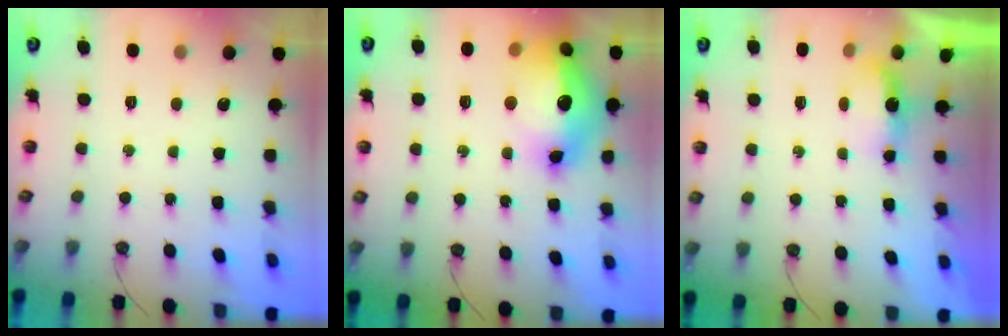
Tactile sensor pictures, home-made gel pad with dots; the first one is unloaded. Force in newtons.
{"total": 24.8, "press": 21.5, "slide": 12.4}
{"total": 3.8, "press": 3.7, "slide": 0.6}